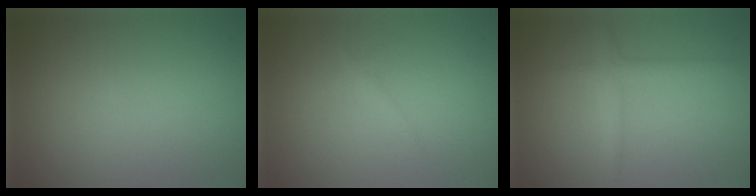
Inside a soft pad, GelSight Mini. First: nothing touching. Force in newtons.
{"total": 0.8, "press": 0.8, "slide": 0.0}
{"total": 1.8, "press": 1.8, "slide": 0.2}